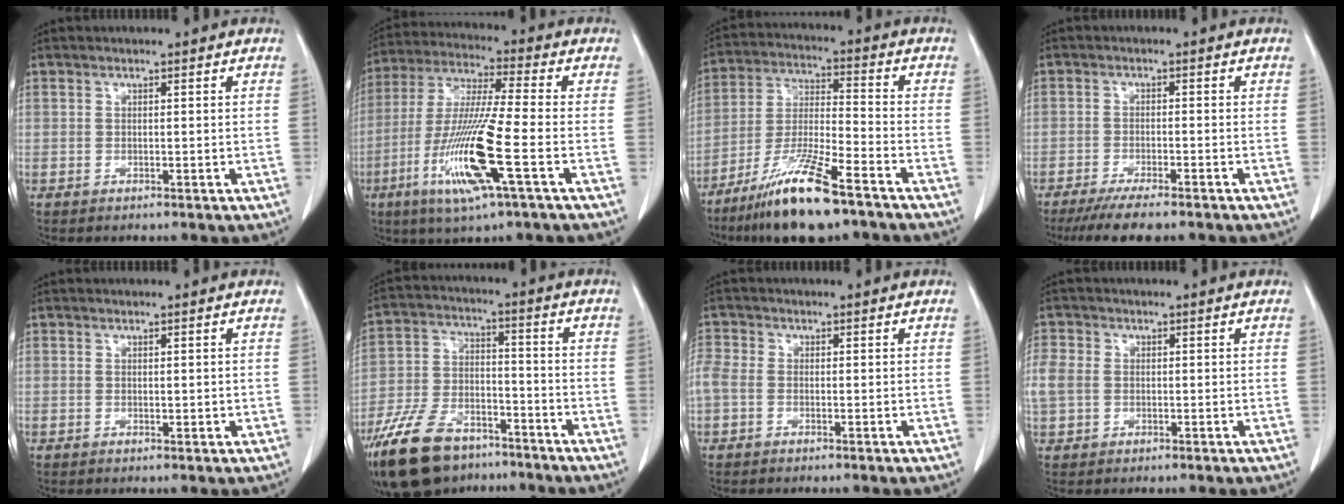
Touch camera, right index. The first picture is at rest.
{"total": 15.2, "force": [-5.3, 0.2, 14.3], "torque": [-0.297, -0.021, -0.103]}
{"total": 14.1, "force": [-9.5, 1.6, 10.2], "torque": [-0.205, -0.028, -0.174]}
{"total": 6.2, "force": [-5.0, 1.1, 3.6], "torque": [-0.055, -0.011, -0.080]}
{"total": 0.8, "force": [0.1, 0.5, 0.6], "torque": [-0.008, -0.002, 0.004]}
{"total": 14.8, "force": [-10.6, 7.4, 7.3], "torque": [-0.149, 0.002, -0.185]}
{"total": 3.6, "force": [-0.5, 2.7, 2.3], "torque": [-0.074, 0.015, -0.011]}
{"total": 4.9, "force": [0.2, 4.1, 2.7], "torque": [-0.083, 0.017, 0.008]}